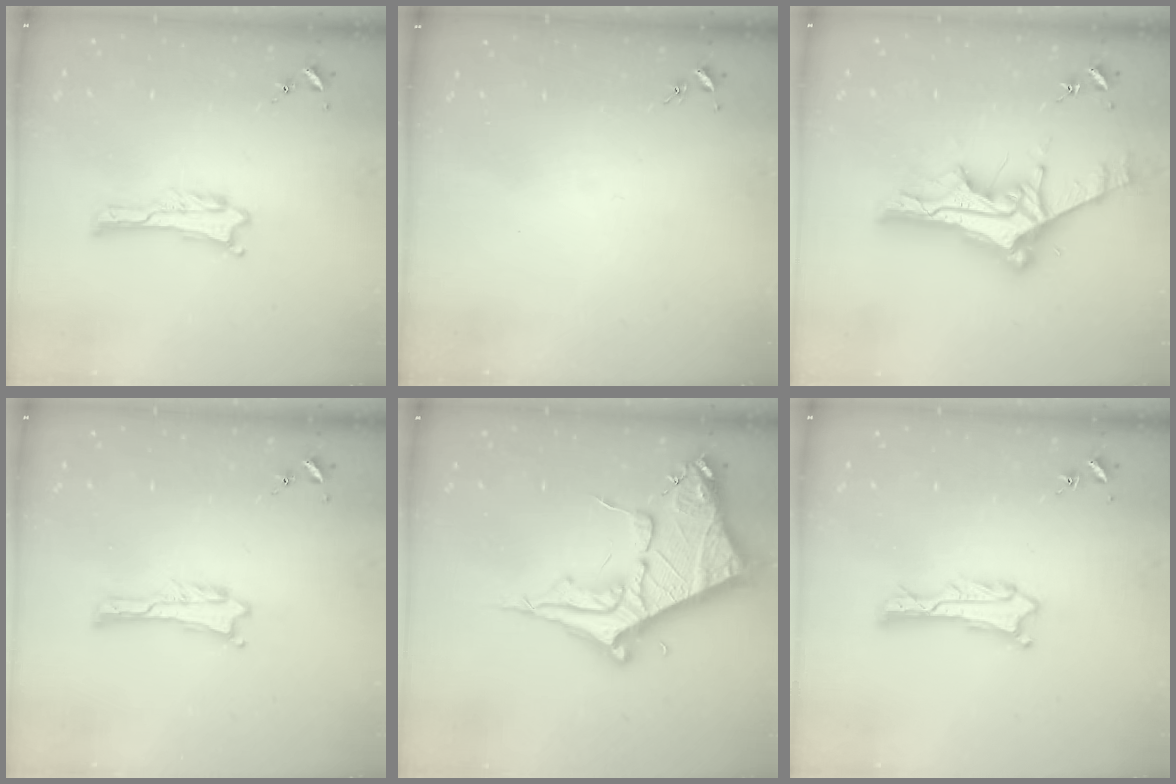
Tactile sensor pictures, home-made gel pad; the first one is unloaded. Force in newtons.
{"total": 0.0}
{"total": 12.3, "press": 12.3, "slide": 1.1}
{"total": 0.0}
{"total": 10.6, "press": 10.6, "slide": 1.2}
{"total": 0.9, "press": 0.9, "slide": 0.1}